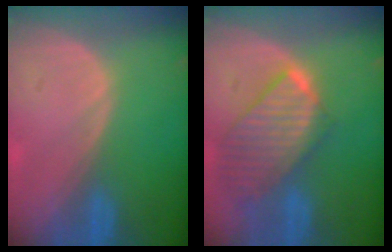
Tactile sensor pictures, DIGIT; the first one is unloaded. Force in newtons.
{"total": 9.7, "press": 8.4, "slide": 4.9}